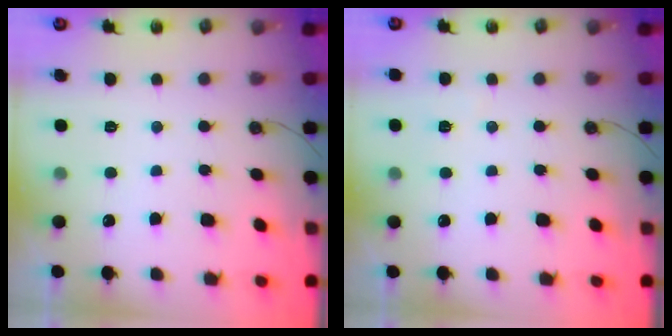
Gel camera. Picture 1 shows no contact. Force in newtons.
{"total": 2.3, "press": 2.2, "slide": 0.5}